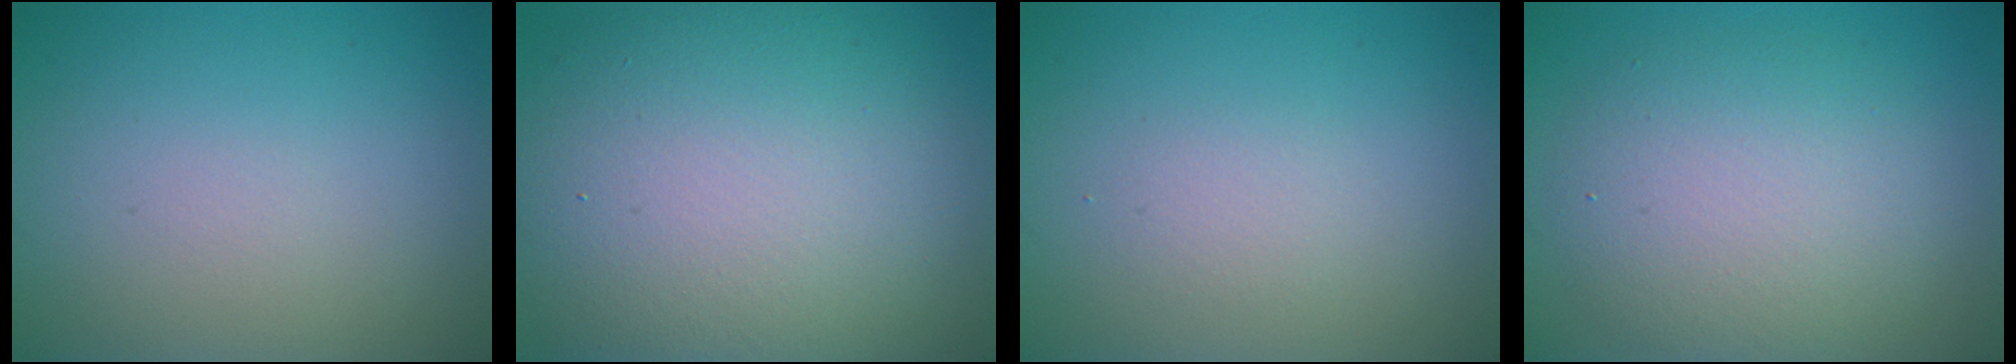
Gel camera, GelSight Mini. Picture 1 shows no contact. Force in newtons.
{"total": 14.7, "press": 14.7, "slide": 0.9}
{"total": 1.2, "press": 1.2, "slide": 0.0}
{"total": 6.0, "press": 6.0, "slide": 0.6}